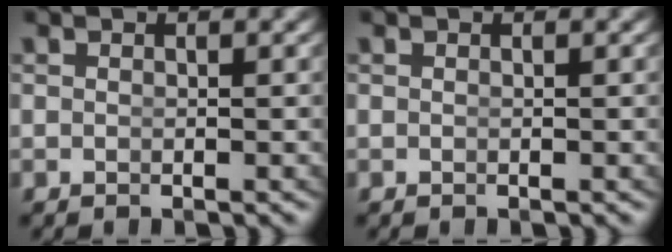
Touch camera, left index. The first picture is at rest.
{"total": 0.0}